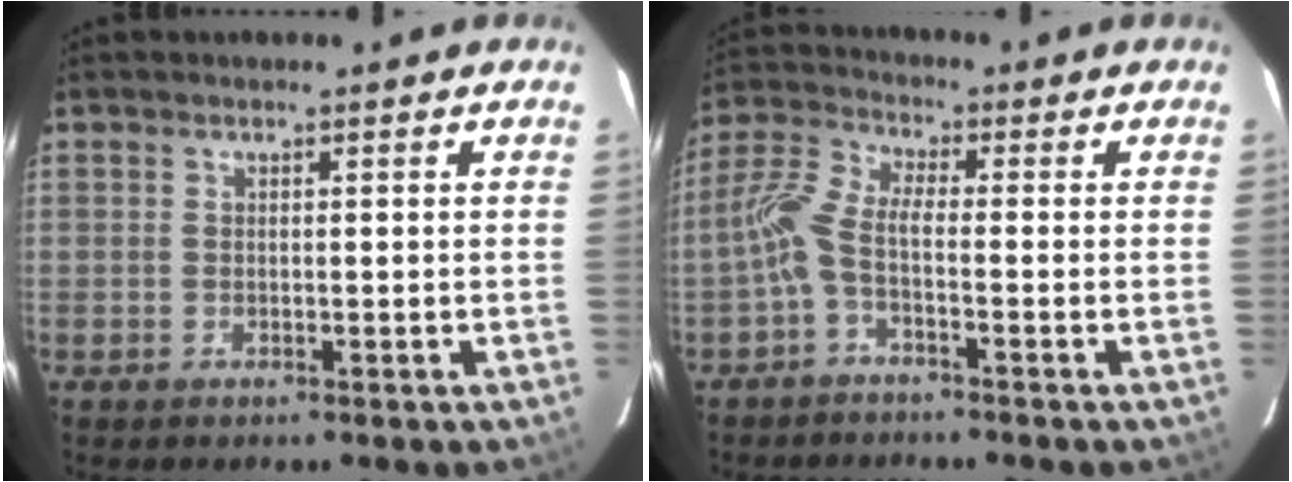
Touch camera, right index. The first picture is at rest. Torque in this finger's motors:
{"motor_torque": [0.72, -0.40, 0.38, 0.12]}